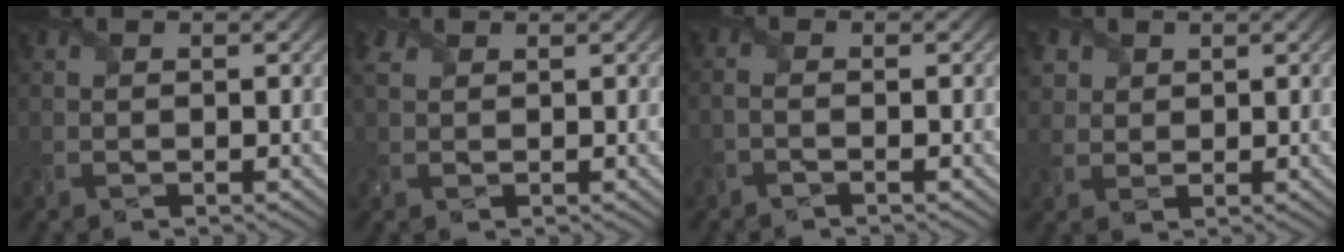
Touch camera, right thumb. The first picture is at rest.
{"total": 2.1, "force": [1.3, 1.3, 1.1], "torque": [-0.032, 0.010, 0.027]}
{"total": 1.4, "force": [-1.0, 0.2, 1.0], "torque": [-0.020, 0.000, -0.030]}
{"total": 3.2, "force": [1.5, 2.6, 0.9], "torque": [-0.034, -0.001, 0.033]}